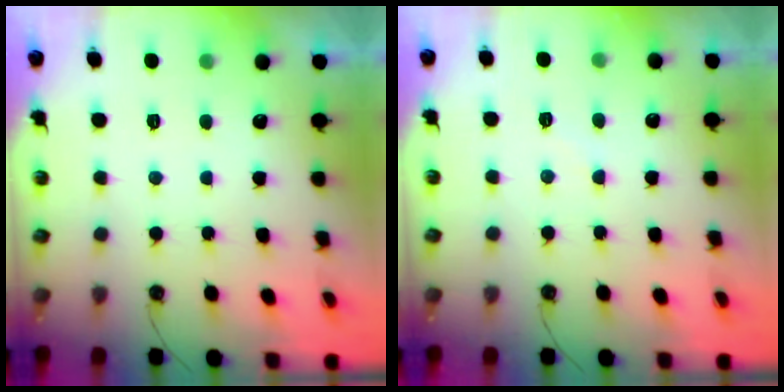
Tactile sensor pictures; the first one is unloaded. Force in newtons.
{"total": 4.6, "press": 4.5, "slide": 0.8}